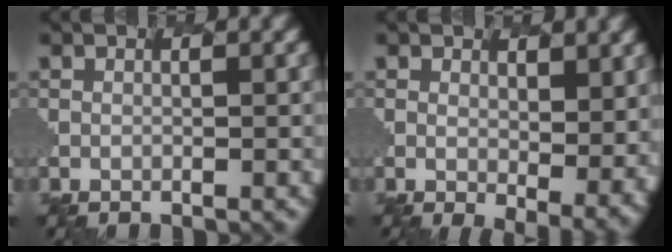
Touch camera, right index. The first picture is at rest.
{"total": 3.8, "force": [0.0, 1.4, 3.6], "torque": [-0.059, -0.015, 0.007]}